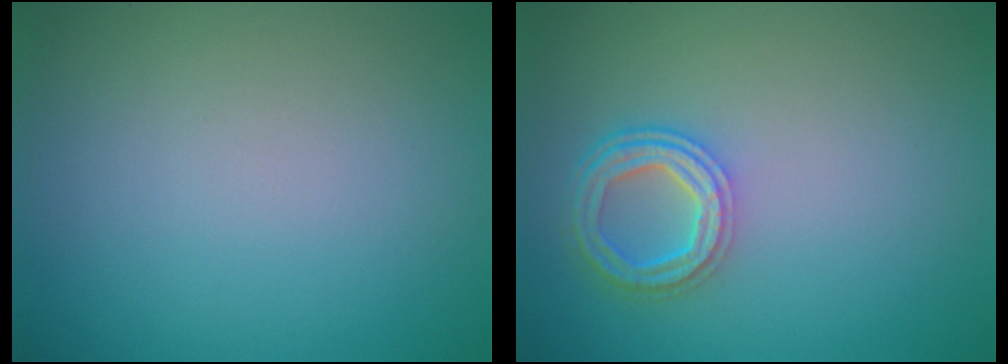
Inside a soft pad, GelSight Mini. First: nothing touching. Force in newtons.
{"total": 4.1, "press": 3.2, "slide": 2.5}